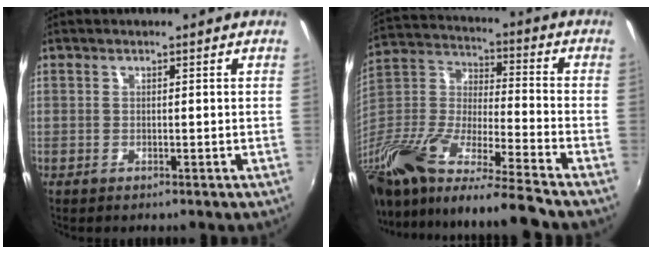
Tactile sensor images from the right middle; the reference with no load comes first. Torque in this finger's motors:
{"motor_torque": [1.07, -1.07, 0.56, 0.21]}